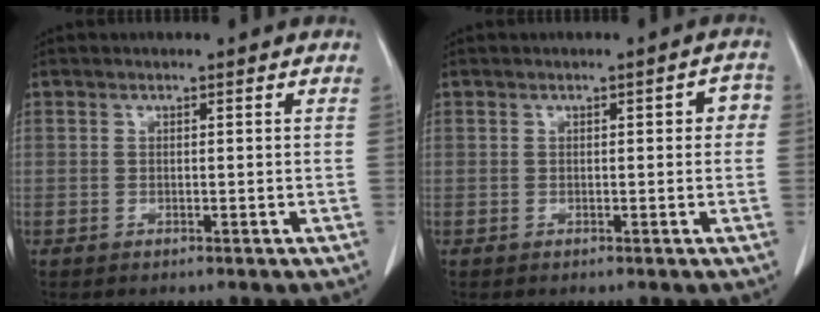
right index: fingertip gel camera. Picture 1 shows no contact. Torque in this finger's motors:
{"motor_torque": [0.22, -0.18, 0.11, 0.02]}